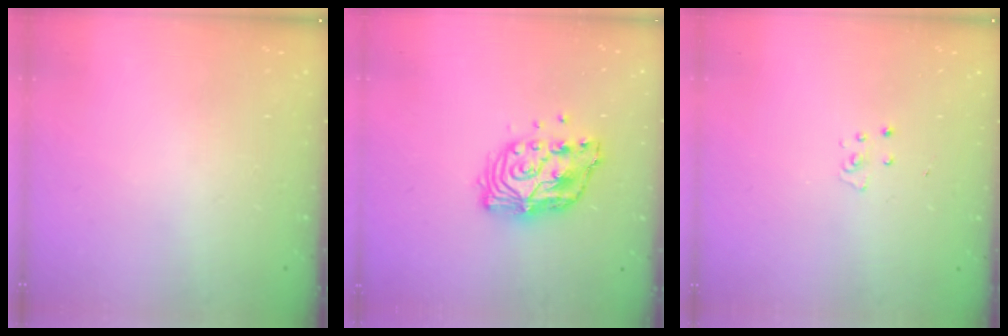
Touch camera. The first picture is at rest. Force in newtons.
{"total": 11.8, "press": 11.7, "slide": 1.0}
{"total": 2.7, "press": 2.7, "slide": 0.3}